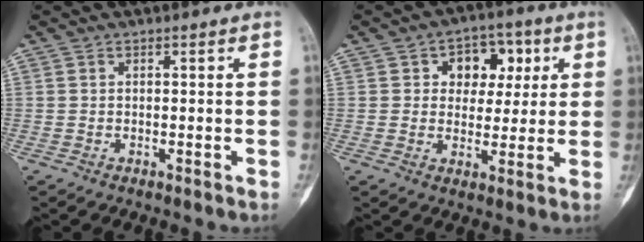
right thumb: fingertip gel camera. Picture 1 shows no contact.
{"total": 9.5, "force": [2.8, 7.0, 5.7], "torque": [-0.027, 0.001, 0.037]}